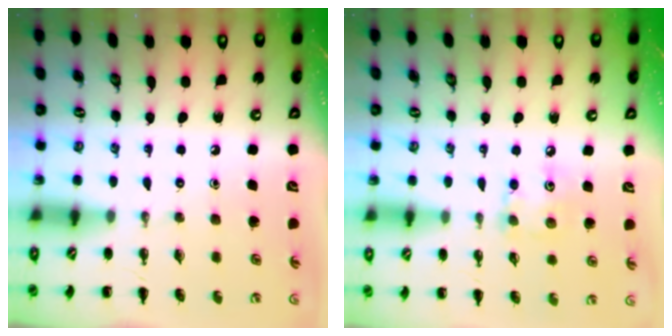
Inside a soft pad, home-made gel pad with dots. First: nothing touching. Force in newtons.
{"total": 6.2, "press": 6.2, "slide": 0.8}